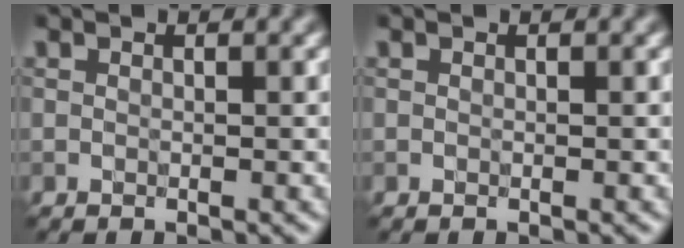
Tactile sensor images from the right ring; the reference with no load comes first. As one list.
[{"total": 0.0}]